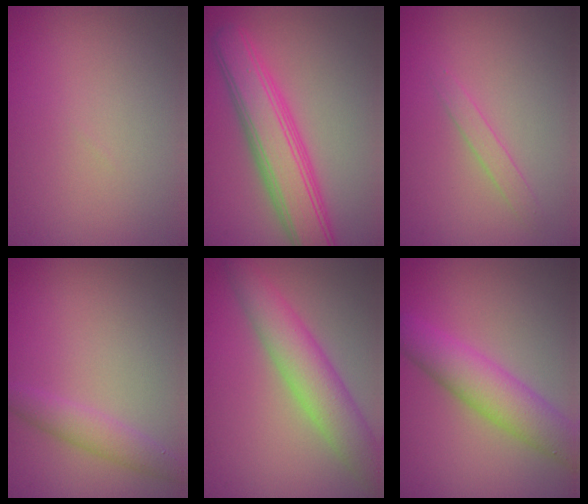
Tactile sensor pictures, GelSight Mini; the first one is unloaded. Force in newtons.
{"total": 6.5, "press": 6.5, "slide": 0.2}
{"total": 1.3, "press": 1.3, "slide": 0.1}
{"total": 2.3, "press": 2.3, "slide": 0.0}
{"total": 5.4, "press": 5.4, "slide": 0.2}
{"total": 5.5, "press": 5.5, "slide": 0.4}